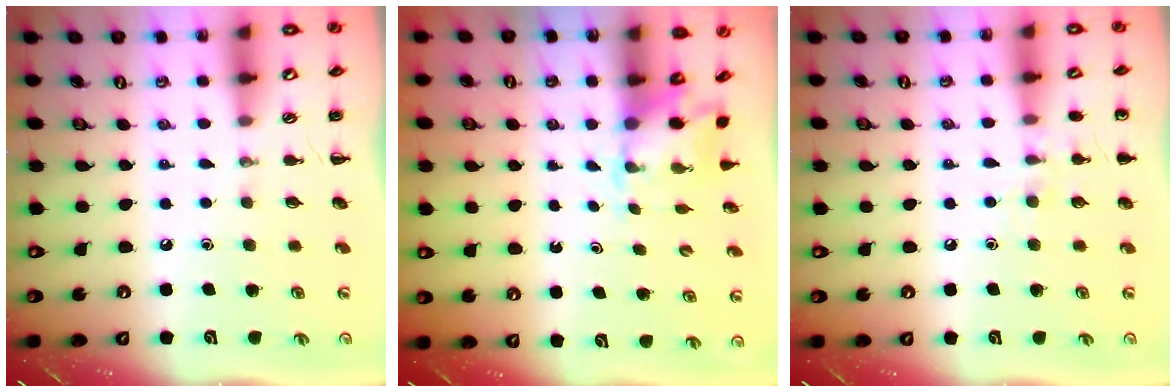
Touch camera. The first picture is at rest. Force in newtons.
{"total": 2.3, "press": 2.3, "slide": 0.5}
{"total": 7.0, "press": 6.7, "slide": 2.0}